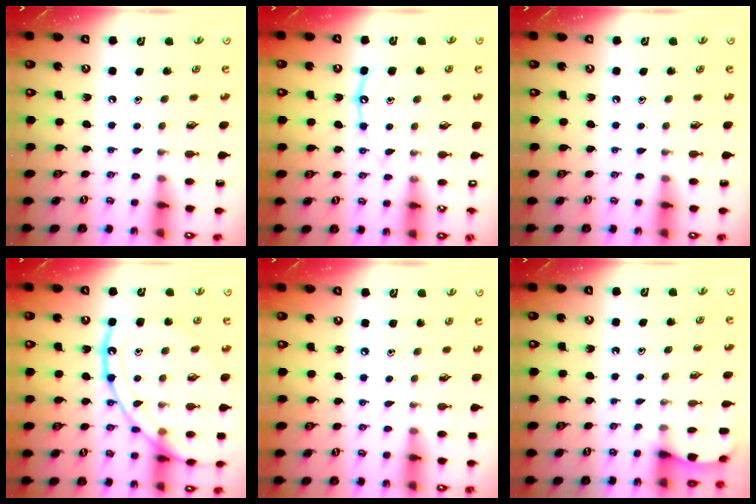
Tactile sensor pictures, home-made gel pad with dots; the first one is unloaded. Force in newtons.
{"total": 10.3, "press": 10.3, "slide": 0.9}
{"total": 0.0}
{"total": 18.5, "press": 18.4, "slide": 1.6}
{"total": 5.8, "press": 5.8, "slide": 0.3}
{"total": 1.2, "press": 1.2, "slide": 0.0}